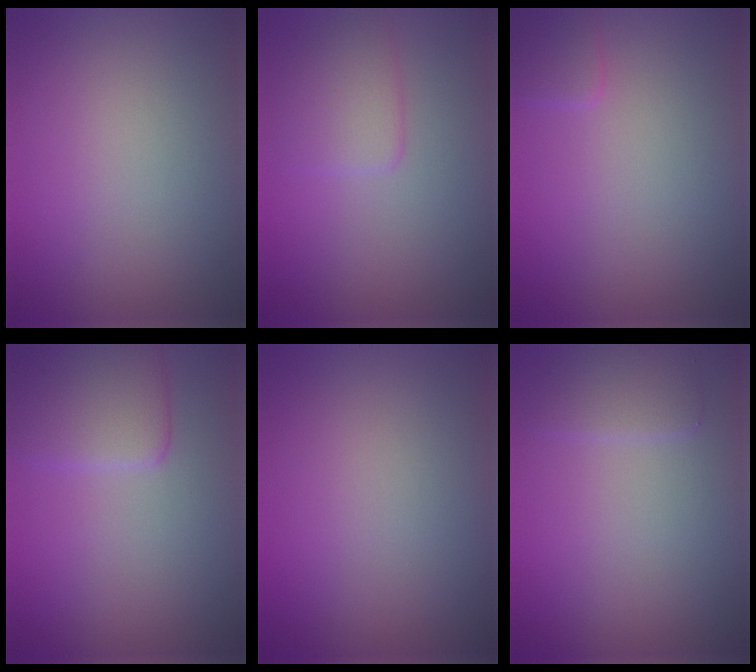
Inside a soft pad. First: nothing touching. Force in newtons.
{"total": 2.4, "press": 2.4, "slide": 0.2}
{"total": 1.3, "press": 1.3, "slide": 0.1}
{"total": 3.7, "press": 3.7, "slide": 0.1}
{"total": 0.0}
{"total": 2.0, "press": 2.0, "slide": 0.1}